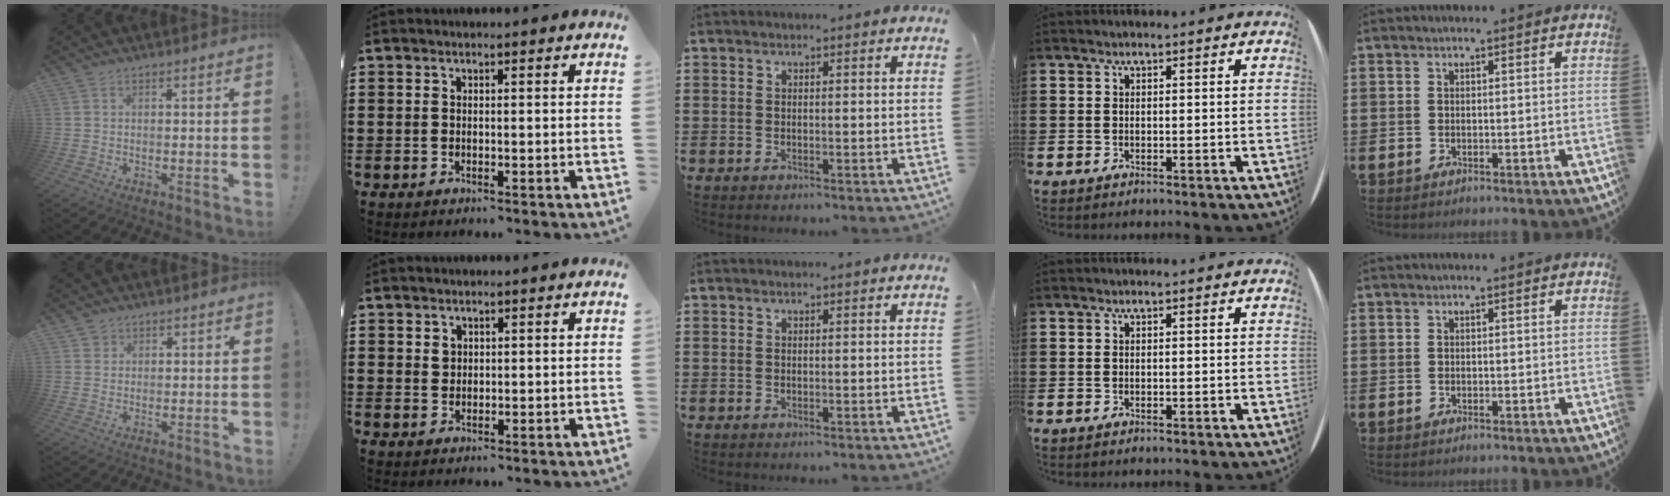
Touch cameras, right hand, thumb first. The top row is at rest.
{"thumb": {"total": 1.9, "force": [1.2, 1.4, 0.1], "torque": [0.000, -0.005, 0.021]}, "index": {"total": 1.3, "force": [0.7, 1.0, 0.4], "torque": [-0.010, 0.002, 0.015]}}